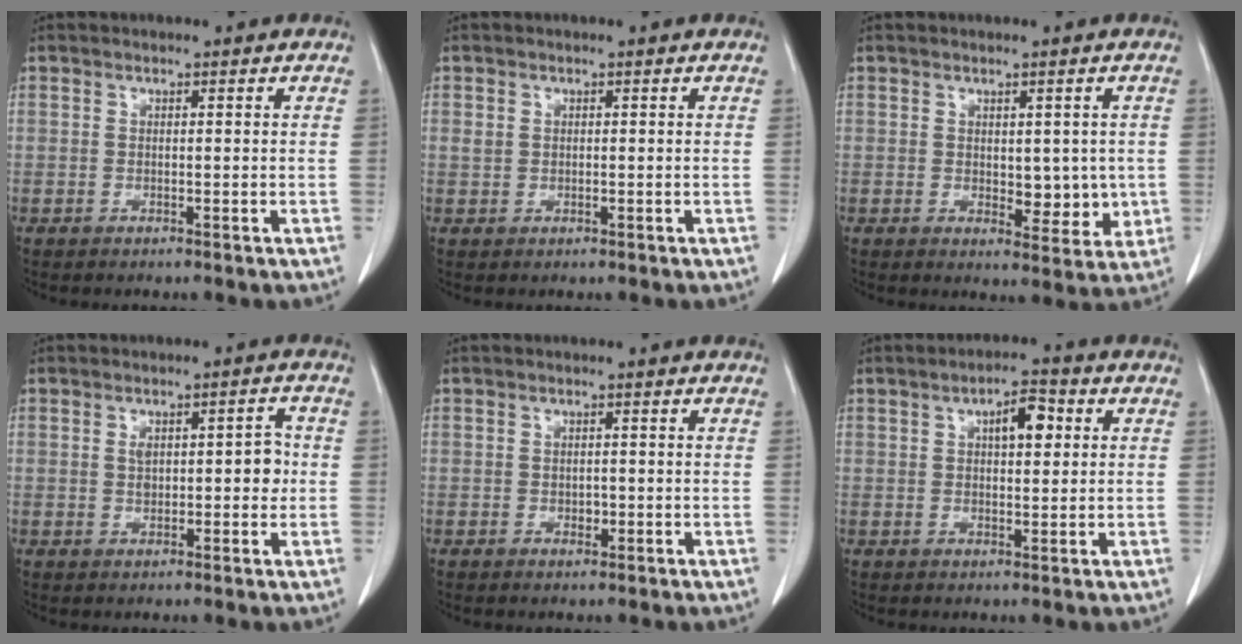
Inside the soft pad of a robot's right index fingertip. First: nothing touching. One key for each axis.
{"total": 1.2, "fx": 0.3, "fy": 1.0, "fz": 0.6, "tx": -0.013, "ty": 0.006, "tz": 0.008}
{"total": 5.3, "fx": 0.0, "fy": 3.0, "fz": 4.4, "tx": -0.044, "ty": -0.010, "tz": 0.010}
{"total": 4.9, "fx": 0.3, "fy": 2.3, "fz": 4.3, "tx": -0.061, "ty": 0.017, "tz": 0.009}
{"total": 1.3, "fx": -0.3, "fy": 0.9, "fz": 0.9, "tx": -0.014, "ty": 0.001, "tz": -0.003}
{"total": 5.2, "fx": 1.6, "fy": 1.9, "fz": 4.6, "tx": -0.072, "ty": 0.011, "tz": 0.023}